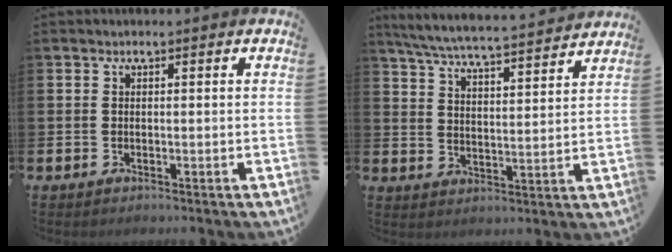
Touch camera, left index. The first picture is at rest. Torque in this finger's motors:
{"motor_torque": [0.91, -1.23, 0.21, 0.12]}